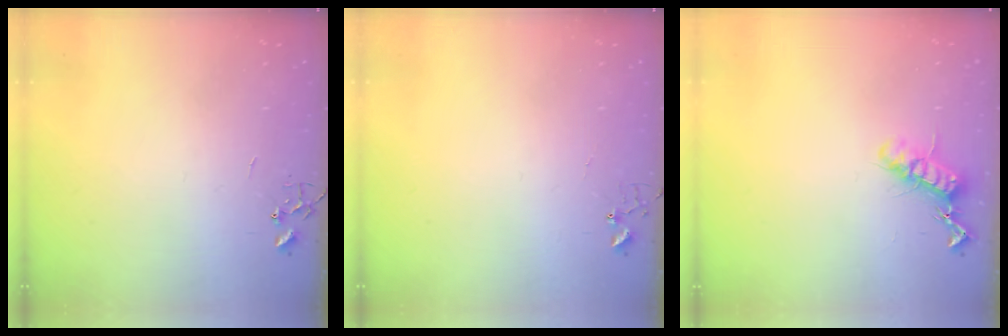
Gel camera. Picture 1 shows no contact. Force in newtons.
{"total": 3.9, "press": 3.9, "slide": 0.3}
{"total": 12.5, "press": 12.5, "slide": 0.6}